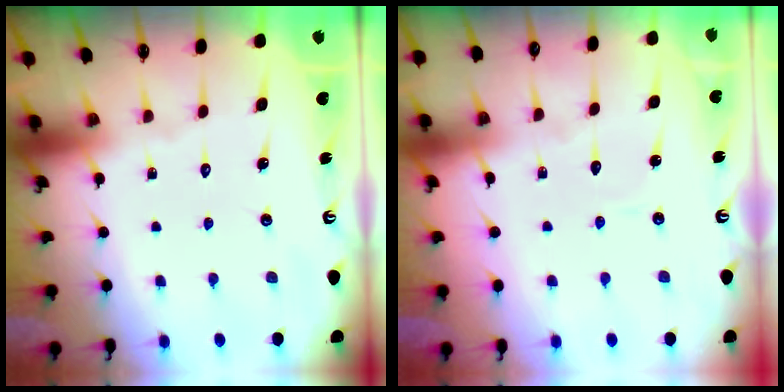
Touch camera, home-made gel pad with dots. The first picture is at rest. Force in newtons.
{"total": 3.5, "press": 3.5, "slide": 0.3}